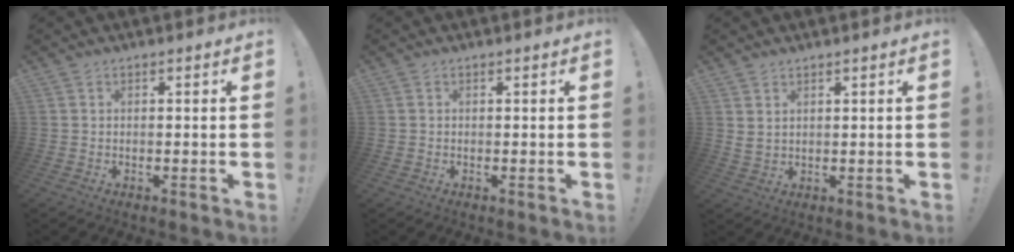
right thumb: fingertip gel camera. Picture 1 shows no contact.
{"total": 0.0}
{"total": 2.6, "force": [1.7, 1.2, 1.6], "torque": [-0.028, -0.007, 0.032]}